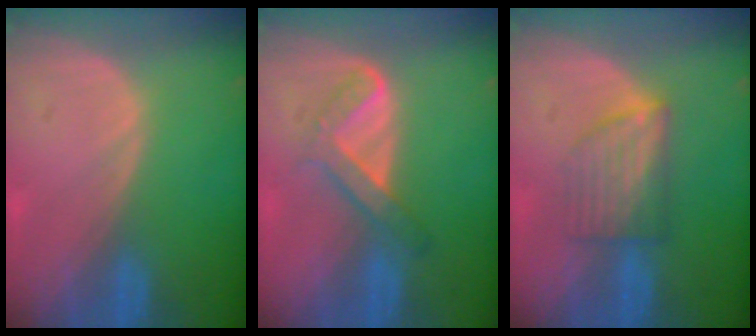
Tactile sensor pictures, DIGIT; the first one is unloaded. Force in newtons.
{"total": 4.8, "press": 4.8, "slide": 0.9}
{"total": 6.0, "press": 5.6, "slide": 2.2}